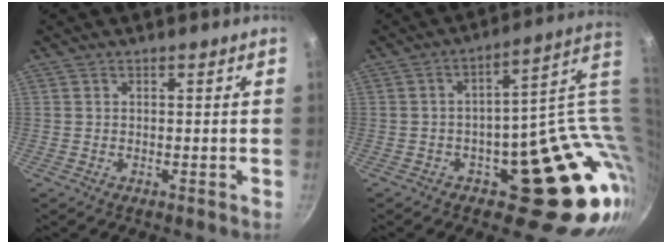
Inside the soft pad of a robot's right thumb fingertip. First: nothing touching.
{"total": 20.1, "force": [3.1, 12.7, 15.3], "torque": [-0.102, 0.002, 0.066]}